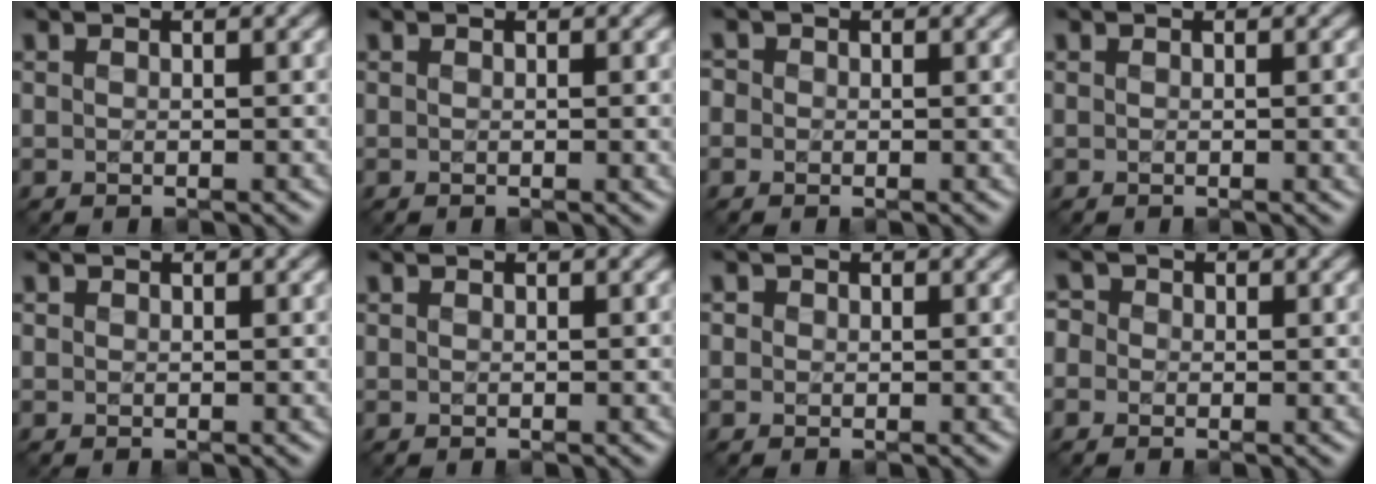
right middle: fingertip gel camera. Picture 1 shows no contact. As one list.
[{"total": 0.6, "force": [0.0, 0.1, 0.6], "torque": [-0.007, -0.001, 0.000]}, {"total": 0.9, "force": [0.0, 0.9, 0.2], "torque": [-0.002, -0.002, -0.006]}, {"total": 1.1, "force": [0.0, 0.2, 1.1], "torque": [-0.014, -0.001, -0.001]}, {"total": 0.0}, {"total": 0.0}, {"total": 0.6, "force": [0.2, 0.6, 0.1], "torque": [0.002, -0.002, -0.002]}, {"total": 1.6, "force": [0.1, 1.5, 0.5], "torque": [-0.001, 0.005, -0.016]}]